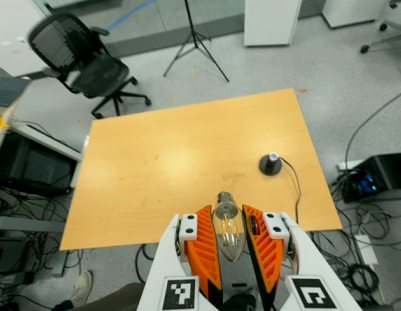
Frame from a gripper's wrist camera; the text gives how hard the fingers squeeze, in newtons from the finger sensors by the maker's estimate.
{"total": 12.8, "left": 14.1, "right": 11.5}